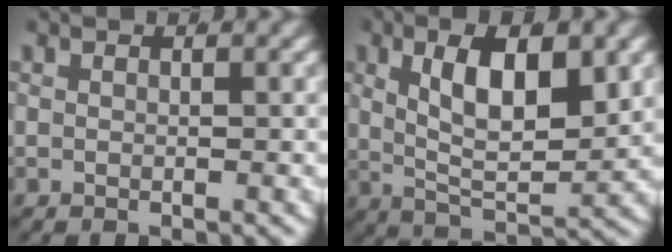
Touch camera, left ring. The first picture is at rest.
{"total": 7.9, "force": [1.1, 4.3, 6.5], "torque": [-0.123, -0.025, 0.023]}